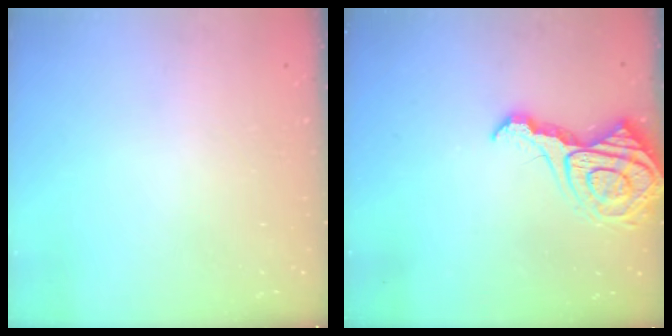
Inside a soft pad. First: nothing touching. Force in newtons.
{"total": 13.5, "press": 13.4, "slide": 1.4}